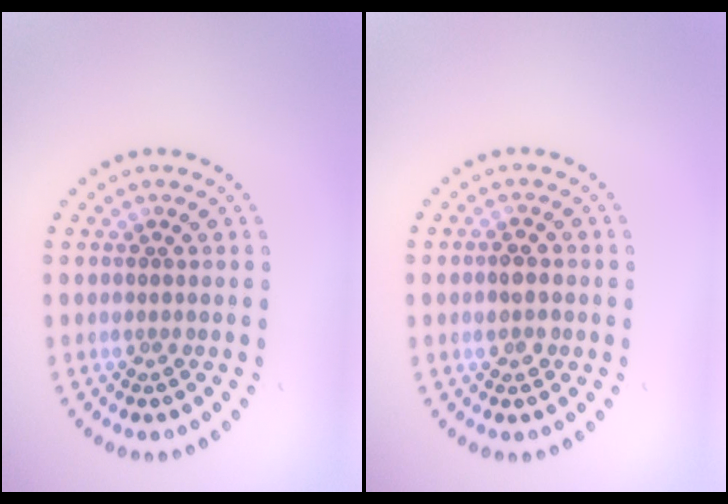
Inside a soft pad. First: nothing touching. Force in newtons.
{"total": 1.8, "press": 1.8, "slide": 0.1}